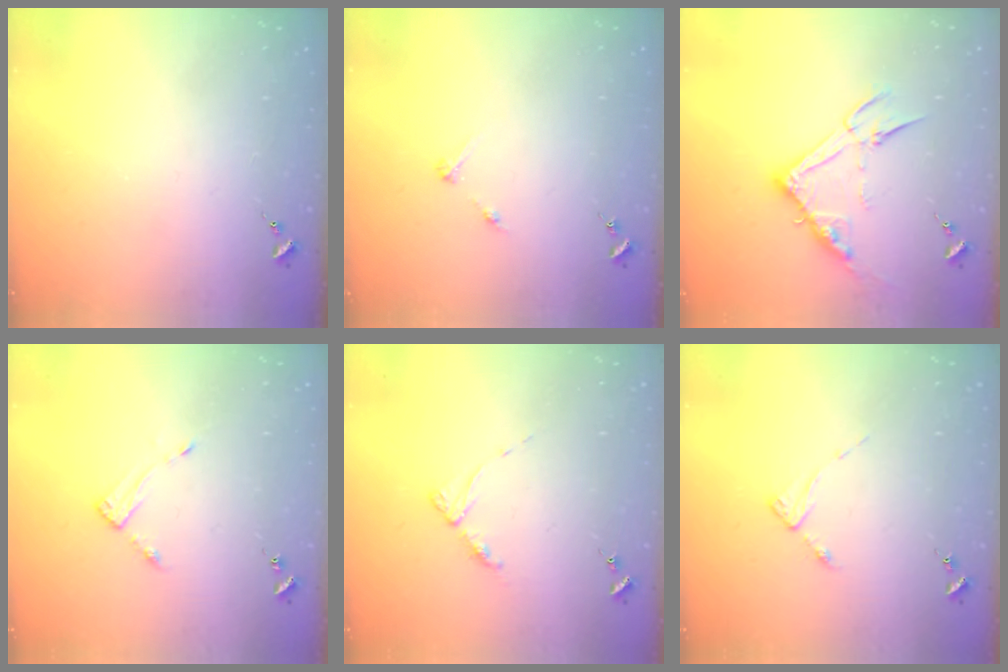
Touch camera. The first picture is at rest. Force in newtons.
{"total": 2.8, "press": 2.8, "slide": 0.3}
{"total": 13.3, "press": 13.3, "slide": 1.0}
{"total": 4.6, "press": 4.6, "slide": 0.4}
{"total": 5.2, "press": 5.1, "slide": 0.6}
{"total": 2.7, "press": 2.7, "slide": 0.4}